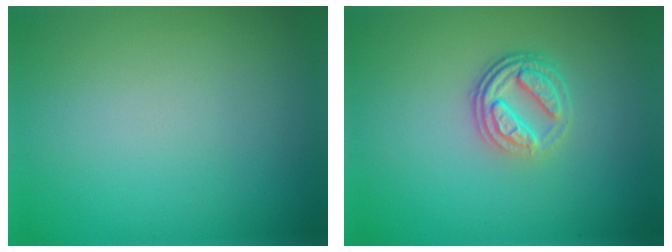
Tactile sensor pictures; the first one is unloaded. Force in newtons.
{"total": 3.8, "press": 2.8, "slide": 2.6}